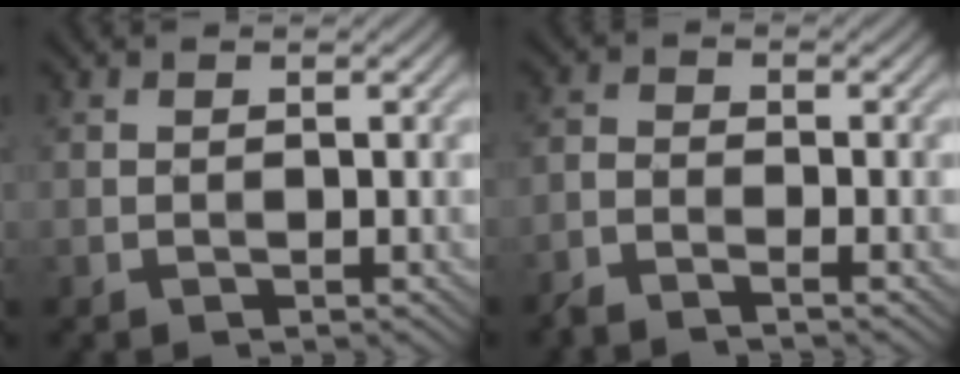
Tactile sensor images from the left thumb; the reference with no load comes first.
{"total": 2.3, "force": [-2.0, 0.3, 1.0], "torque": [-0.034, -0.001, -0.051]}